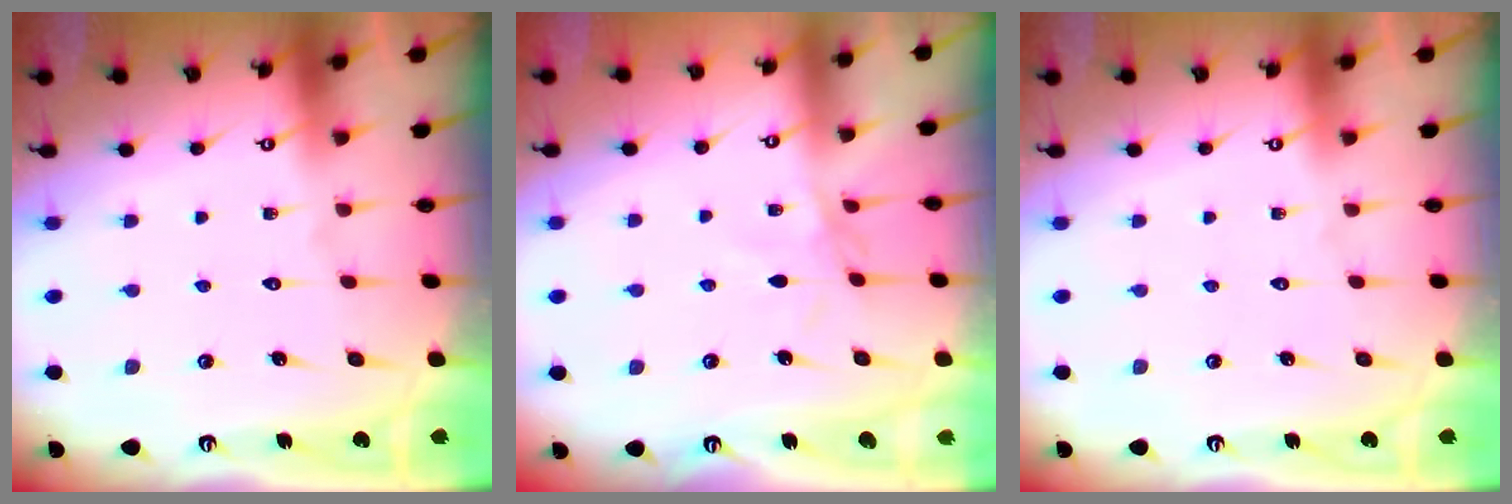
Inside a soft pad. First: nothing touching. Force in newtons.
{"total": 2.0, "press": 1.9, "slide": 0.4}
{"total": 0.0}